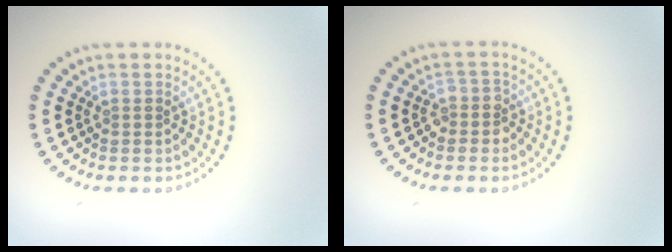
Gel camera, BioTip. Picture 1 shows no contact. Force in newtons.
{"total": 1.7, "press": 1.4, "slide": 0.9}